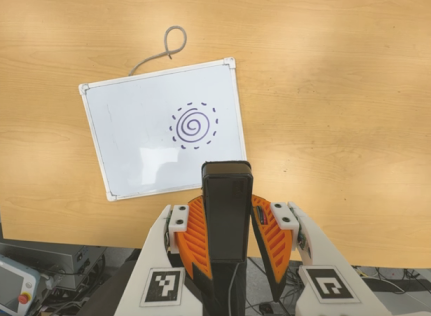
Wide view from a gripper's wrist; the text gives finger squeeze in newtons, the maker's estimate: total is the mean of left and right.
{"total": 7.2, "left": 6.1, "right": 8.3}